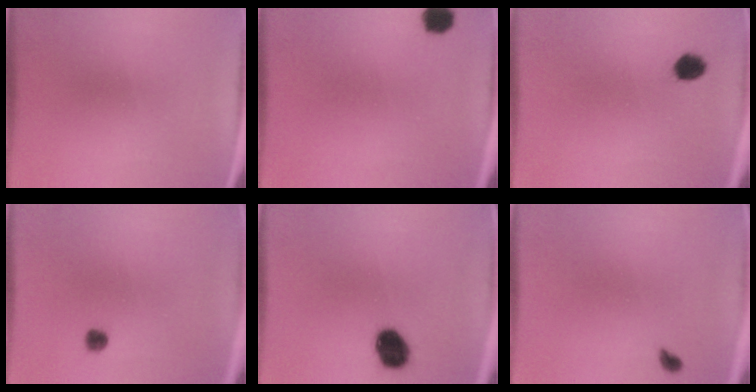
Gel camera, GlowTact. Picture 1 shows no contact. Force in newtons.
{"total": 3.9}
{"total": 3.1}
{"total": 2.4}
{"total": 8.6}
{"total": 1.4}